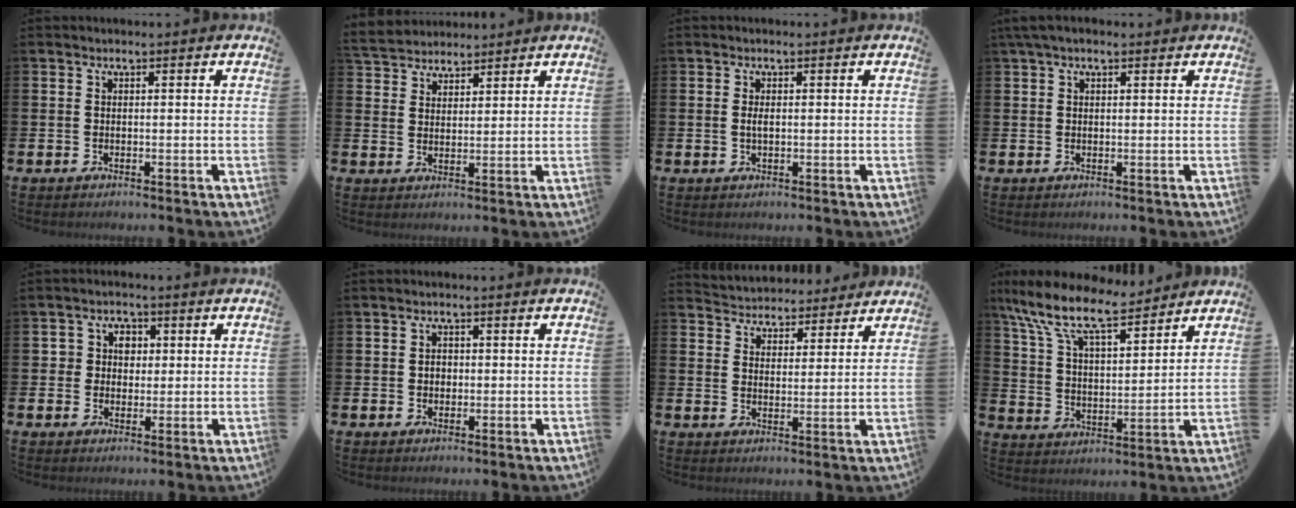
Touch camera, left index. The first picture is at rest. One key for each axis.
{"total": 4.0, "fx": 3.8, "fy": 1.1, "fz": -0.4, "tx": -0.015, "ty": -0.012, "tz": 0.072}
{"total": 1.2, "fx": 0.1, "fy": 0.5, "fz": 1.1, "tx": -0.021, "ty": 0.004, "tz": -0.001}
{"total": 2.3, "fx": 1.5, "fy": 0.9, "fz": 1.5, "tx": -0.032, "ty": 0.009, "tz": 0.026}
{"total": 3.4, "fx": 1.0, "fy": 3.2, "fz": 0.8, "tx": -0.013, "ty": 0.009, "tz": 0.009}
{"total": 1.5, "fx": 0.1, "fy": 1.3, "fz": 0.8, "tx": 0.002, "ty": 0.002, "tz": -0.004}
{"total": 4.5, "fx": 4.3, "fy": 1.2, "fz": -0.6, "tx": -0.007, "ty": -0.031, "tz": 0.075}
{"total": 10.9, "fx": 9.1, "fy": 3.3, "fz": 5.1, "tx": -0.144, "ty": -0.046, "tz": 0.161}